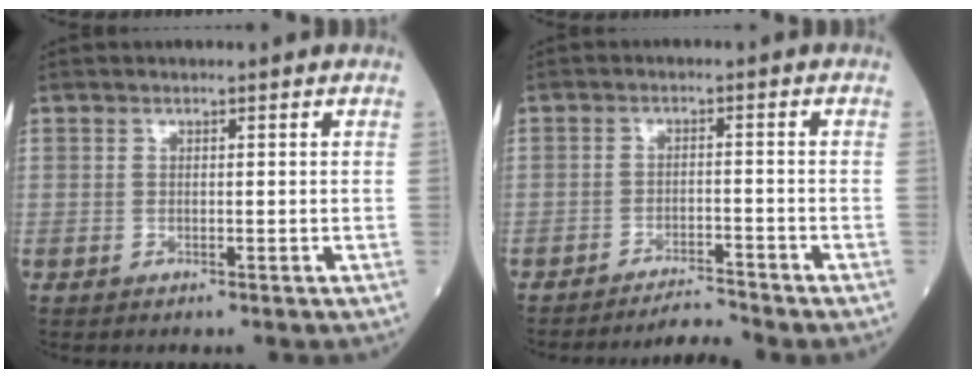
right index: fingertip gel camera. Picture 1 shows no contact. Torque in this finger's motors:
{"motor_torque": [0.67, -0.67, 0.31, 0.06]}